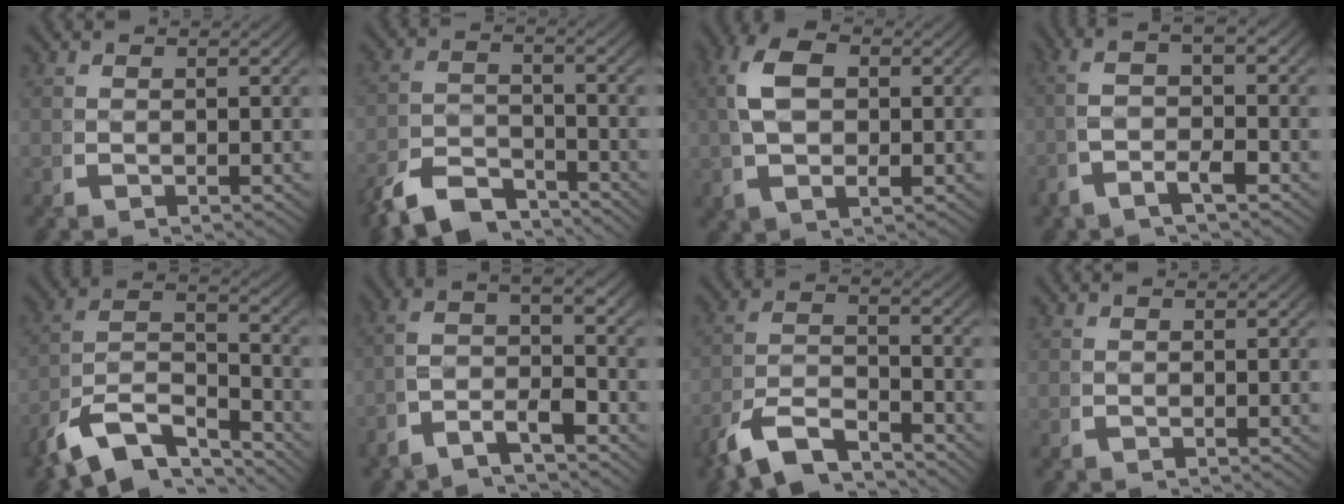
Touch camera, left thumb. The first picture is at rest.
{"total": 5.9, "force": [-5.0, 2.1, 2.3], "torque": [-0.038, -0.019, -0.089]}
{"total": 6.4, "force": [1.3, 3.8, 5.0], "torque": [-0.108, -0.001, 0.029]}
{"total": 4.8, "force": [-0.2, 1.7, 4.5], "torque": [-0.095, 0.003, -0.010]}
{"total": 11.3, "force": [-4.7, 7.5, 7.1], "torque": [-0.153, -0.043, -0.073]}
{"total": 5.9, "force": [-1.1, 3.1, 4.9], "torque": [-0.096, -0.010, -0.024]}
{"total": 7.0, "force": [-4.0, 3.6, 4.4], "torque": [-0.092, -0.025, -0.065]}
{"total": 0.0}